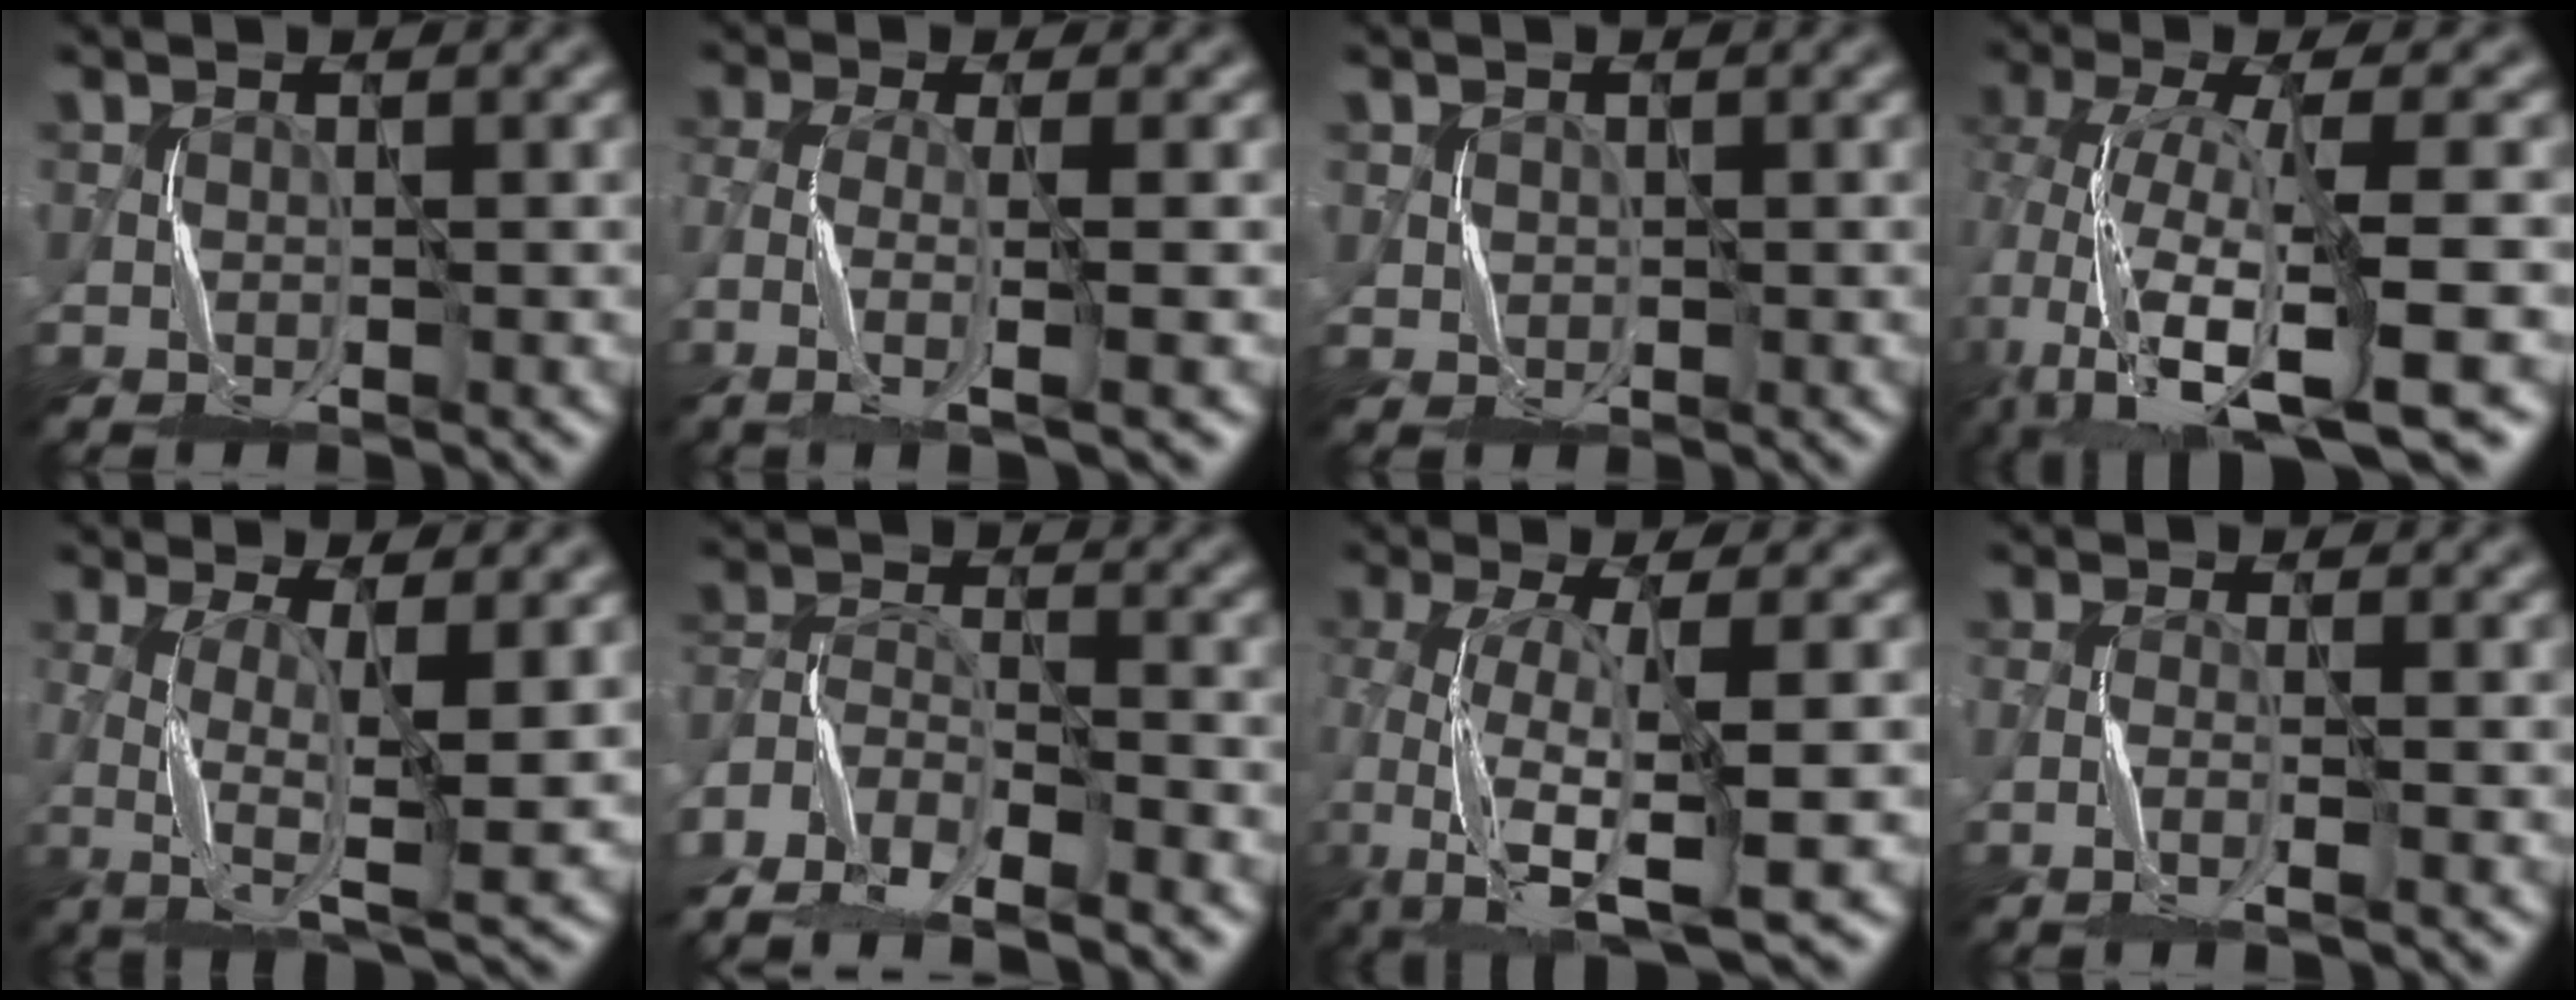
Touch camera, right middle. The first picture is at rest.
{"total": 4.4, "force": [-2.3, 0.7, 3.7], "torque": [-0.070, -0.009, -0.054]}
{"total": 1.1, "force": [0.5, 1.0, 0.1], "torque": [-0.006, 0.003, 0.015]}
{"total": 12.6, "force": [-4.5, 3.0, 11.3], "torque": [-0.219, -0.013, -0.067]}
{"total": 6.5, "force": [-0.7, 1.4, 6.3], "torque": [-0.118, 0.000, -0.013]}
{"total": 9.8, "force": [-8.4, 2.9, 4.2], "torque": [-0.073, -0.014, -0.155]}
{"total": 8.5, "force": [-3.0, 2.1, 7.7], "torque": [-0.138, -0.006, -0.059]}
{"total": 1.6, "force": [-1.3, 0.0, 1.0], "torque": [-0.019, 0.002, -0.031]}